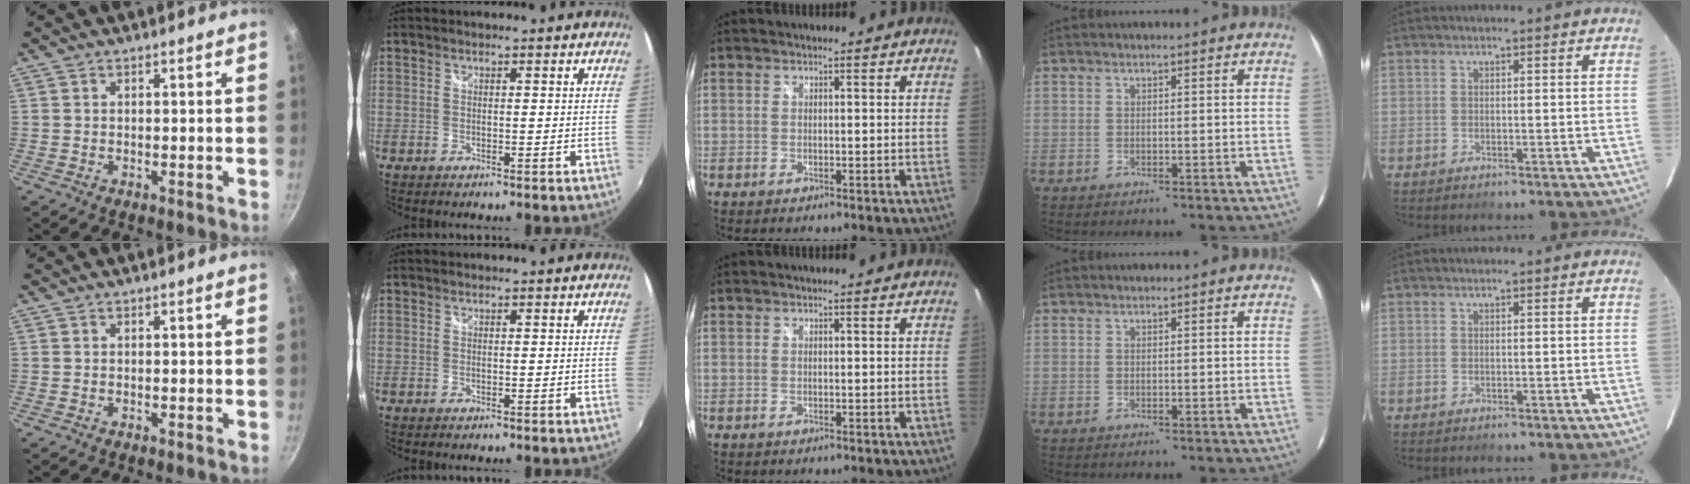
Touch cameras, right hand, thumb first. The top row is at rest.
{}